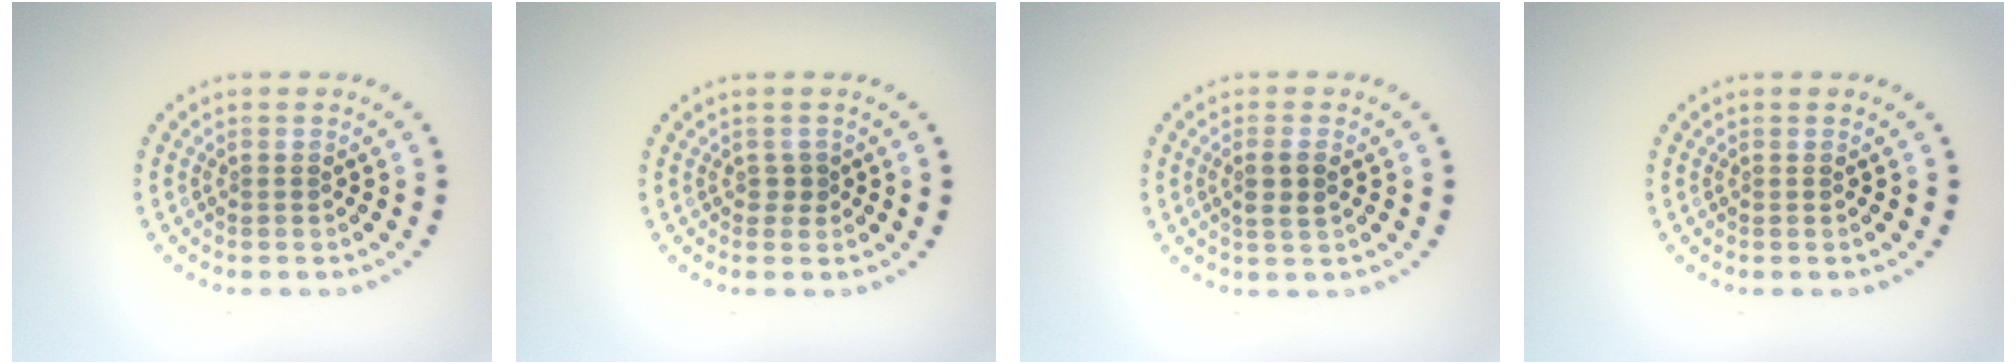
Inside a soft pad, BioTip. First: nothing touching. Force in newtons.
{"total": 0.8, "press": 0.7, "slide": 0.3}
{"total": 1.9, "press": 1.8, "slide": 0.7}
{"total": 0.0}